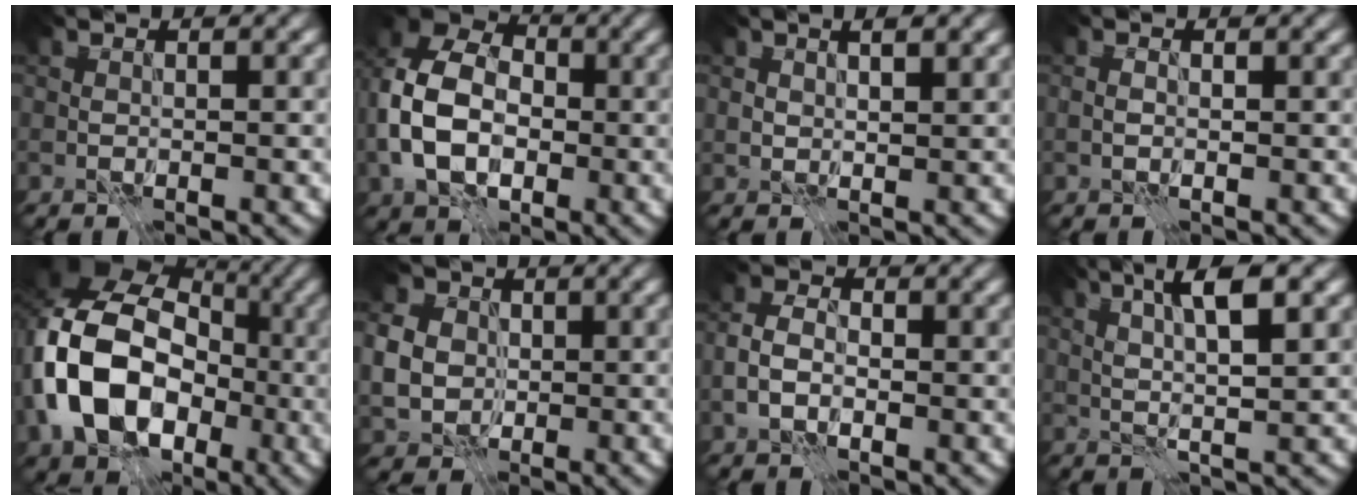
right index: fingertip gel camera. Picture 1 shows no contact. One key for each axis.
{"total": 10.4, "fx": -1.5, "fy": 7.4, "fz": 7.1, "tx": -0.164, "ty": -0.002, "tz": -0.040}
{"total": 2.1, "fx": 1.2, "fy": 0.9, "fz": 1.4, "tx": -0.026, "ty": -0.001, "tz": 0.023}
{"total": 1.0, "fx": -0.1, "fy": 0.5, "fz": 0.8, "tx": -0.018, "ty": 0.000, "tz": -0.001}
{"total": 14.6, "fx": -2.5, "fy": 11.0, "fz": 9.2, "tx": -0.195, "ty": -0.009, "tz": -0.051}
{"total": 4.9, "fx": 0.2, "fy": 4.3, "fz": 2.3, "tx": -0.061, "ty": 0.003, "tz": 0.003}
{"total": 2.7, "fx": -0.9, "fy": 1.8, "fz": 1.8, "tx": -0.036, "ty": 0.005, "tz": -0.024}
{"total": 5.4, "fx": 2.1, "fy": 1.0, "fz": 4.9, "tx": -0.086, "ty": 0.004, "tz": 0.036}